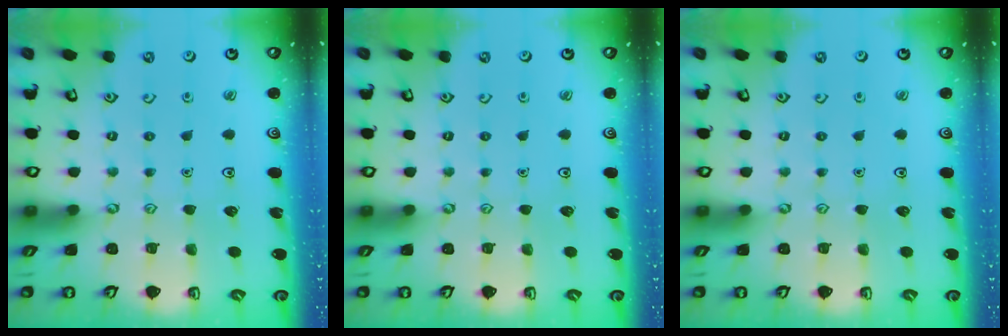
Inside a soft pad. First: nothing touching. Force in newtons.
{"total": 0.0}
{"total": 0.0}